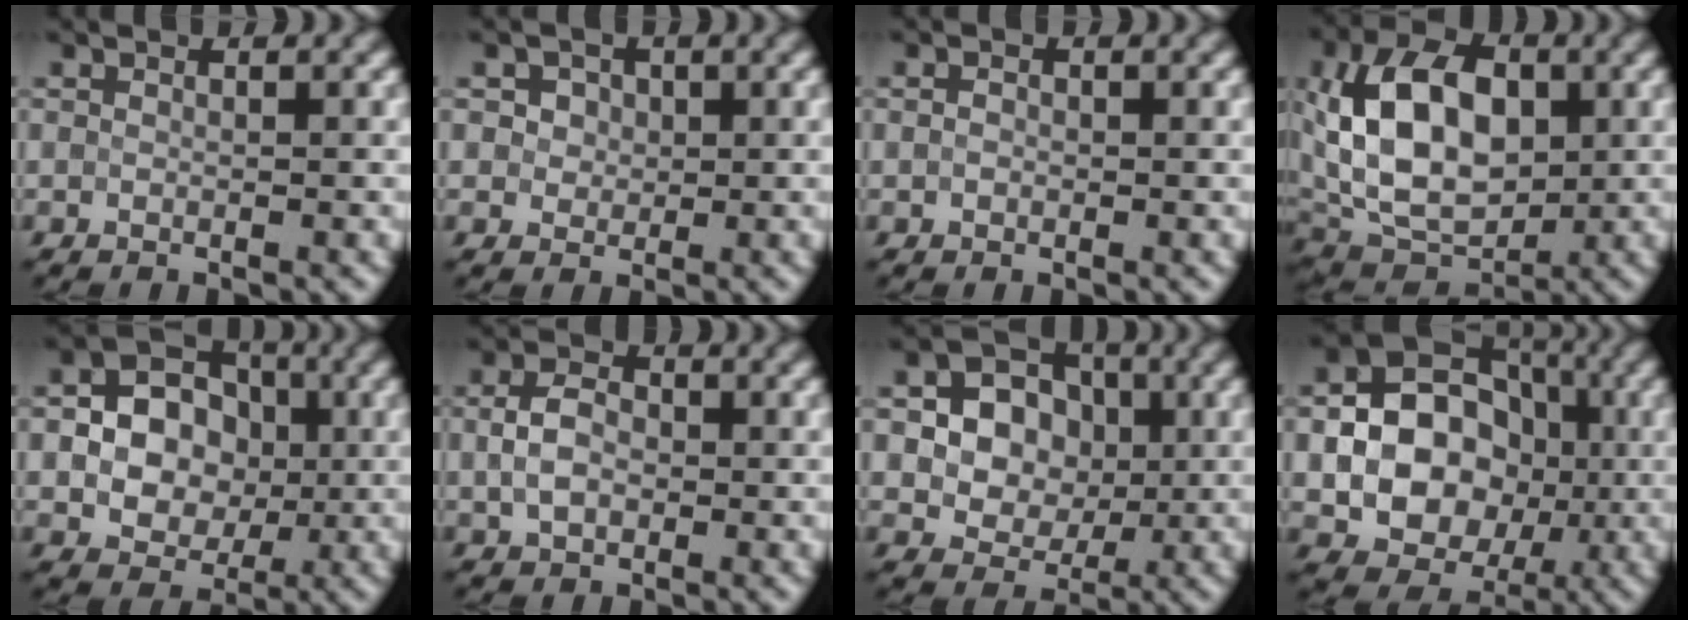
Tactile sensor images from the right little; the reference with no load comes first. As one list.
[{"total": 3.2, "force": [1.5, 2.5, 1.5], "torque": [-0.026, 0.011, 0.014]}, {"total": 0.6, "force": [0.0, 0.5, 0.4], "torque": [-0.007, 0.001, -0.005]}, {"total": 11.1, "force": [1.4, 7.1, 8.3], "torque": [-0.164, 0.015, 0.020]}, {"total": 9.0, "force": [0.4, 7.4, 5.0], "torque": [-0.068, 0.026, -0.012]}, {"total": 3.5, "force": [0.0, 2.4, 2.5], "torque": [-0.055, 0.006, -0.006]}, {"total": 7.0, "force": [0.9, 6.0, 3.6], "torque": [-0.049, 0.025, 0.003]}, {"total": 12.1, "force": [-0.9, 9.9, 7.0], "torque": [-0.075, 0.008, -0.030]}]